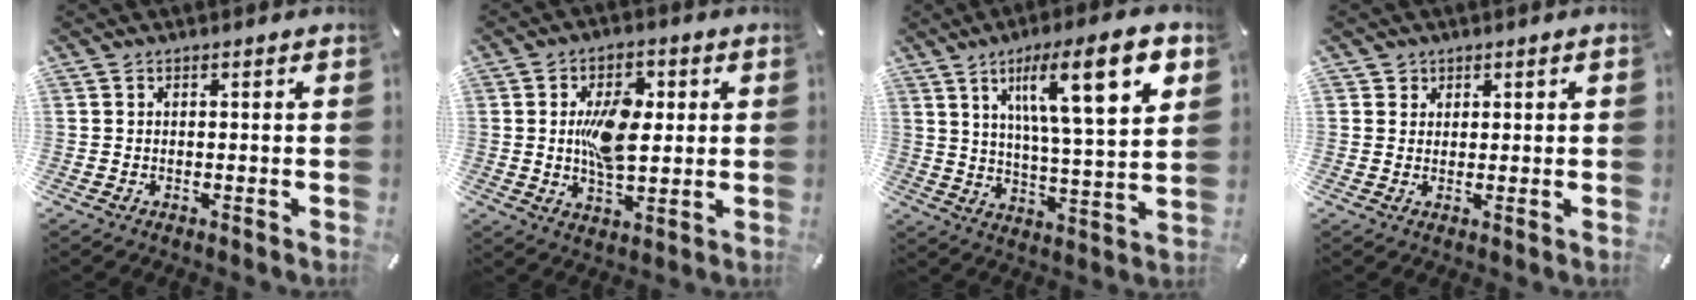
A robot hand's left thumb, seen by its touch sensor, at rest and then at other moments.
{"total": 12.0, "force": [1.3, 7.1, 9.7], "torque": [-0.177, 0.000, 0.015]}
{"total": 18.4, "force": [9.1, 4.3, 15.5], "torque": [-0.244, -0.033, 0.135]}
{"total": 1.8, "force": [0.9, 1.6, 0.2], "torque": [0.003, -0.001, 0.014]}